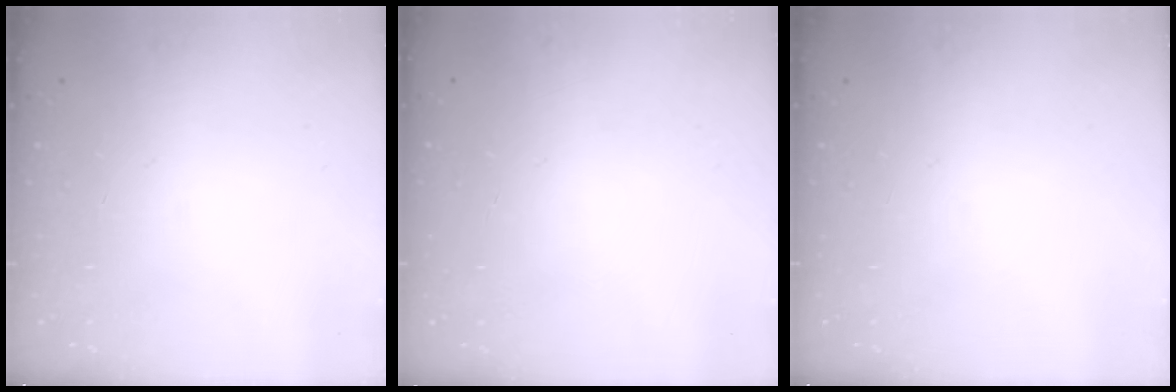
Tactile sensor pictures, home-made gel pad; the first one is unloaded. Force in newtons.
{"total": 0.0}
{"total": 0.0}